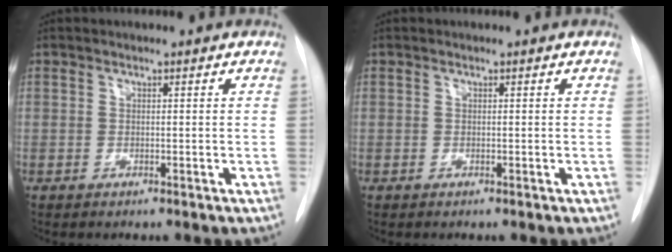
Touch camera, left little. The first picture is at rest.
{"total": 0.0}